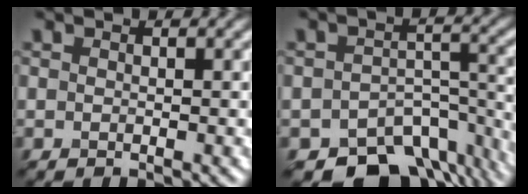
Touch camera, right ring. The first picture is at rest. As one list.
[{"total": 10.0, "force": [-7.5, 5.3, 3.8], "torque": [-0.048, -0.010, -0.100]}]